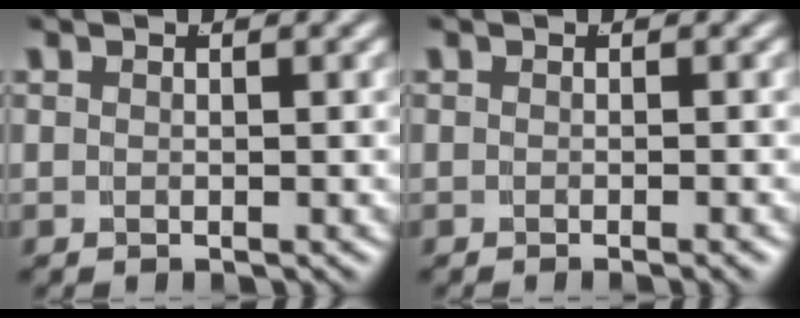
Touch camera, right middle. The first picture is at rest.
{"total": 0.7, "force": [-0.5, -0.1, 0.5], "torque": [-0.005, 0.009, -0.013]}